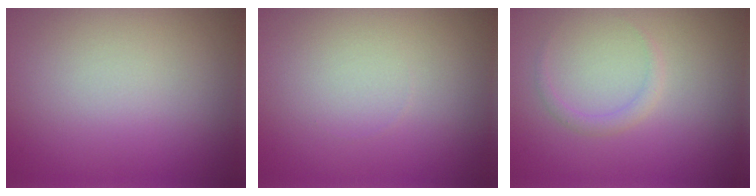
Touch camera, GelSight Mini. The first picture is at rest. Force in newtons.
{"total": 0.0}
{"total": 1.0, "press": 1.0, "slide": 0.0}